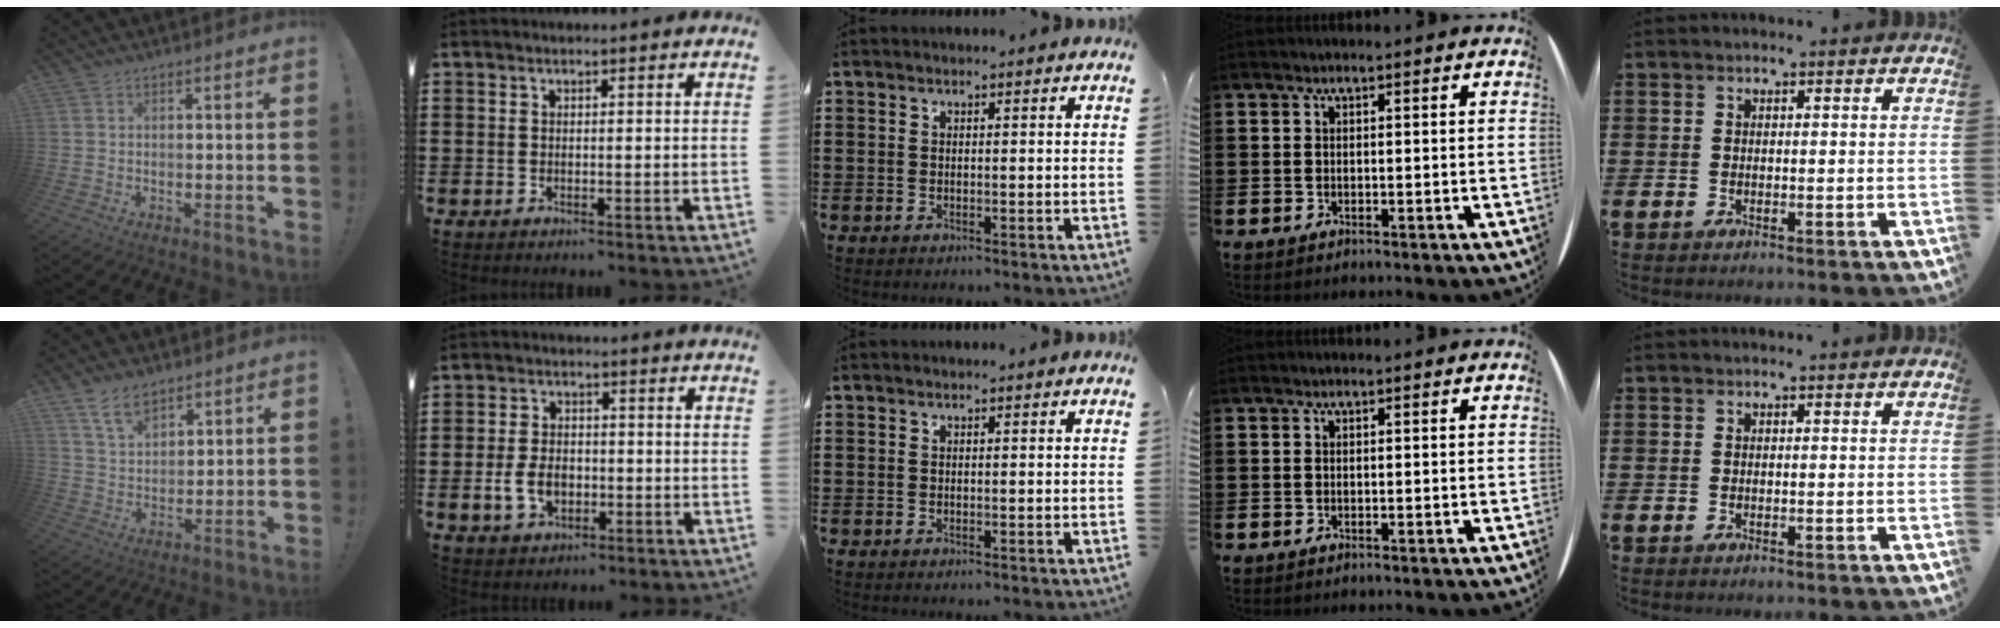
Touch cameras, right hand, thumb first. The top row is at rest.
{"thumb": {"total": 6.7, "force": [5.1, 3.2, 3.0], "torque": [-0.055, -0.023, 0.097]}, "index": {"total": 5.1, "force": [-1.4, 3.5, 3.5], "torque": [-0.081, 0.000, -0.027]}}